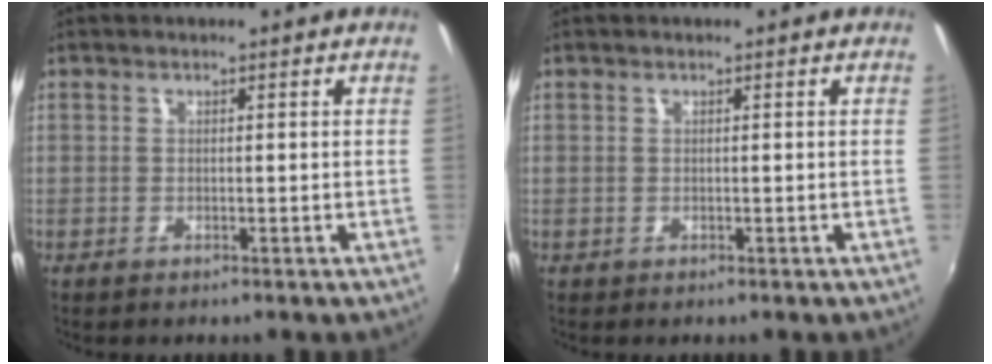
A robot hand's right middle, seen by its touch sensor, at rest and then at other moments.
{"total": 0.0}